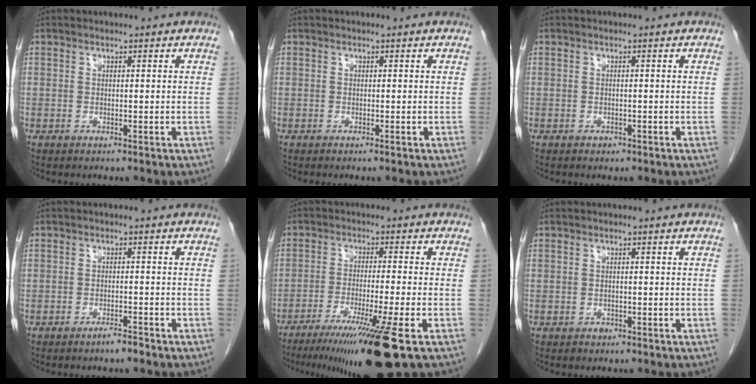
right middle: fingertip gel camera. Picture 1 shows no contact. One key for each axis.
{"total": 0.0}
{"total": 0.6, "fx": -0.4, "fy": 0.4, "fz": 0.2, "tx": -0.005, "ty": 0.001, "tz": -0.006}
{"total": 1.9, "fx": -1.6, "fy": 0.1, "fz": 1.0, "tx": -0.018, "ty": -0.001, "tz": -0.027}
{"total": 13.4, "fx": -8.6, "fy": -1.4, "fz": 10.2, "tx": -0.164, "ty": -0.045, "tz": -0.141}
{"total": 0.8, "fx": -0.5, "fy": 0.6, "fz": 0.1, "tx": -0.005, "ty": 0.002, "tz": -0.007}